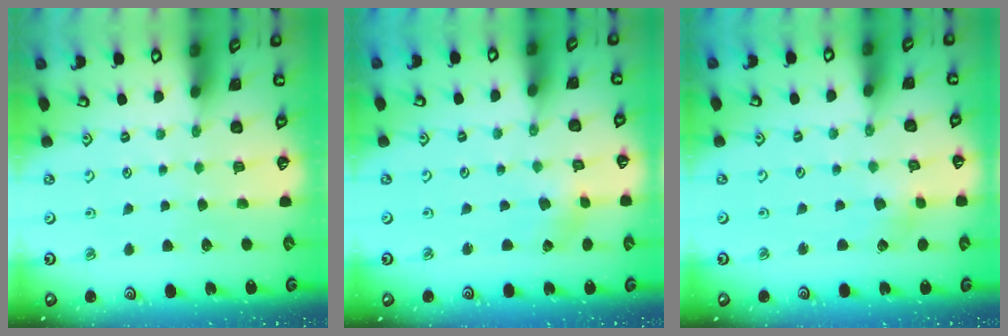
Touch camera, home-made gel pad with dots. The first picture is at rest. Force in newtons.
{"total": 1.2, "press": 1.2, "slide": 0.2}
{"total": 2.6, "press": 2.6, "slide": 0.4}